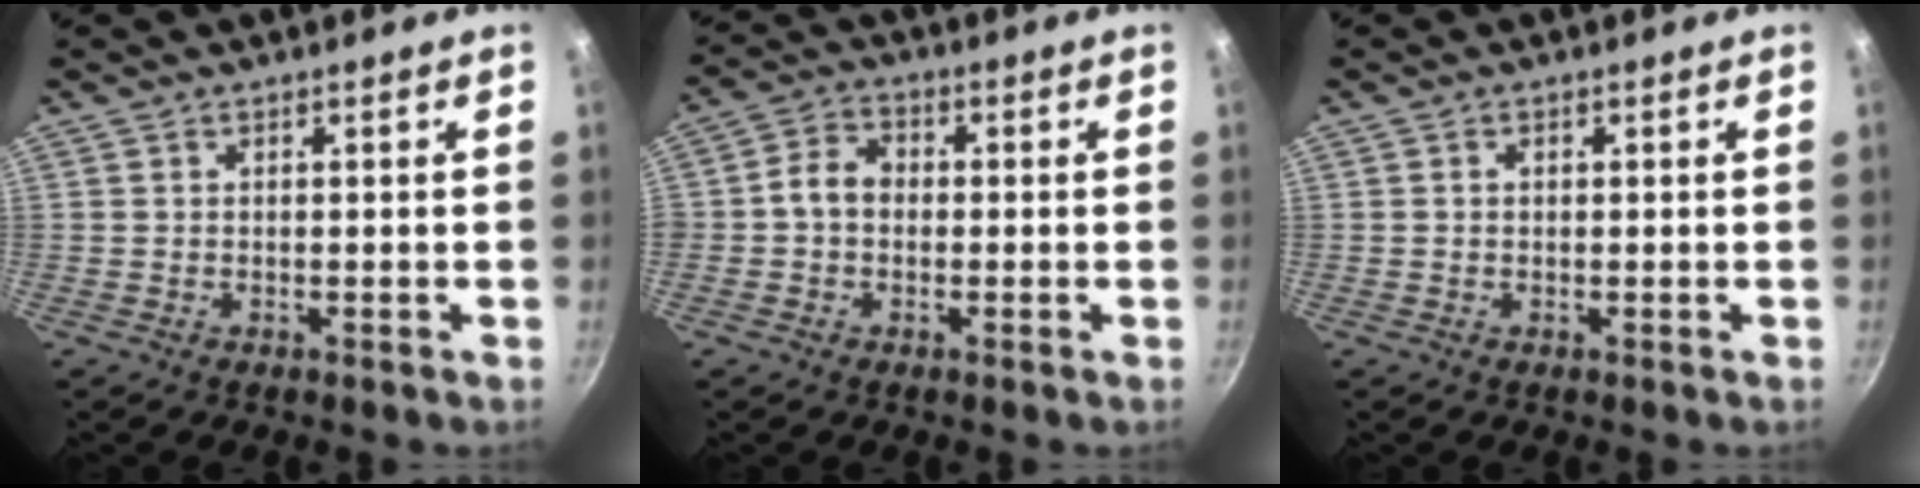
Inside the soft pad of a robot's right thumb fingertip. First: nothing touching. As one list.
[{"total": 5.1, "force": [-0.4, 4.1, 3.0], "torque": [-0.034, 0.018, -0.021]}, {"total": 0.8, "force": [0.1, 0.6, 0.5], "torque": [-0.007, 0.005, 0.002]}]